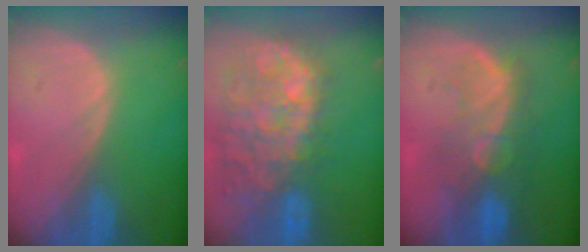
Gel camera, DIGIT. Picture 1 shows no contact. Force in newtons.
{"total": 13.5, "press": 11.6, "slide": 6.8}
{"total": 10.0, "press": 8.6, "slide": 5.1}